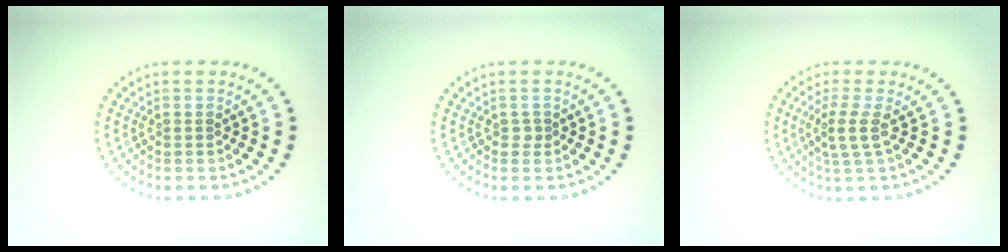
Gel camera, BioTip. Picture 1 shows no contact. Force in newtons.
{"total": 0.5, "press": 0.4, "slide": 0.3}
{"total": 2.1, "press": 1.6, "slide": 1.4}